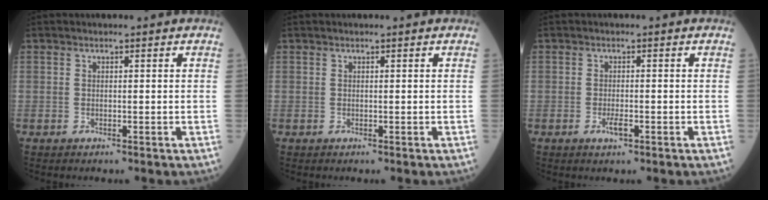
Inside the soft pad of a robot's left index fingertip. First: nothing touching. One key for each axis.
{"total": 0.0}
{"total": 1.7, "fx": -0.9, "fy": 0.4, "fz": 1.4, "tx": -0.028, "ty": -0.006, "tz": -0.017}